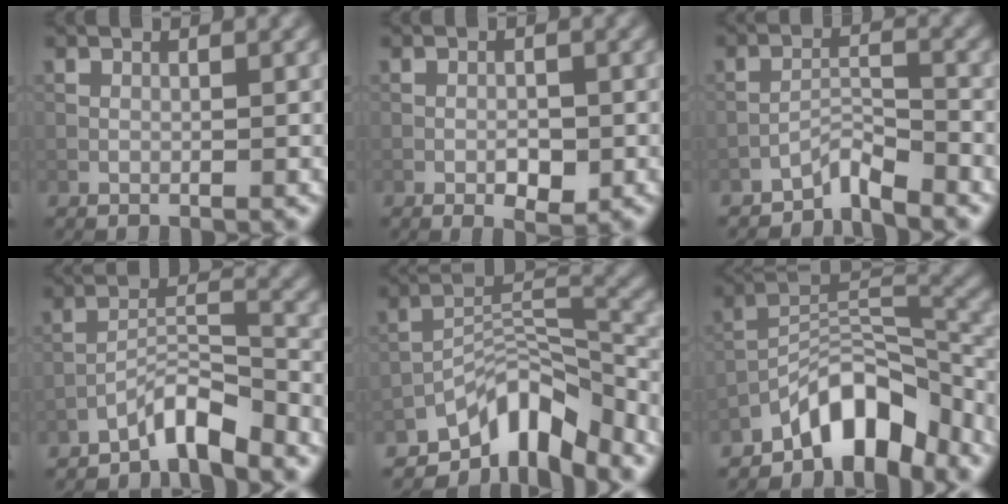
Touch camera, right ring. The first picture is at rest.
{"total": 2.3, "force": [-0.9, 1.1, 1.9], "torque": [-0.029, 0.000, -0.014]}
{"total": 2.5, "force": [-2.4, 0.2, 0.9], "torque": [-0.013, 0.012, -0.047]}
{"total": 4.2, "force": [-3.5, 0.7, 2.2], "torque": [-0.038, 0.013, -0.071]}
{"total": 8.0, "force": [-6.2, 2.9, 4.2], "torque": [-0.050, 0.005, -0.117]}
{"total": 7.2, "force": [-5.6, 2.7, 3.8], "torque": [-0.044, 0.009, -0.107]}